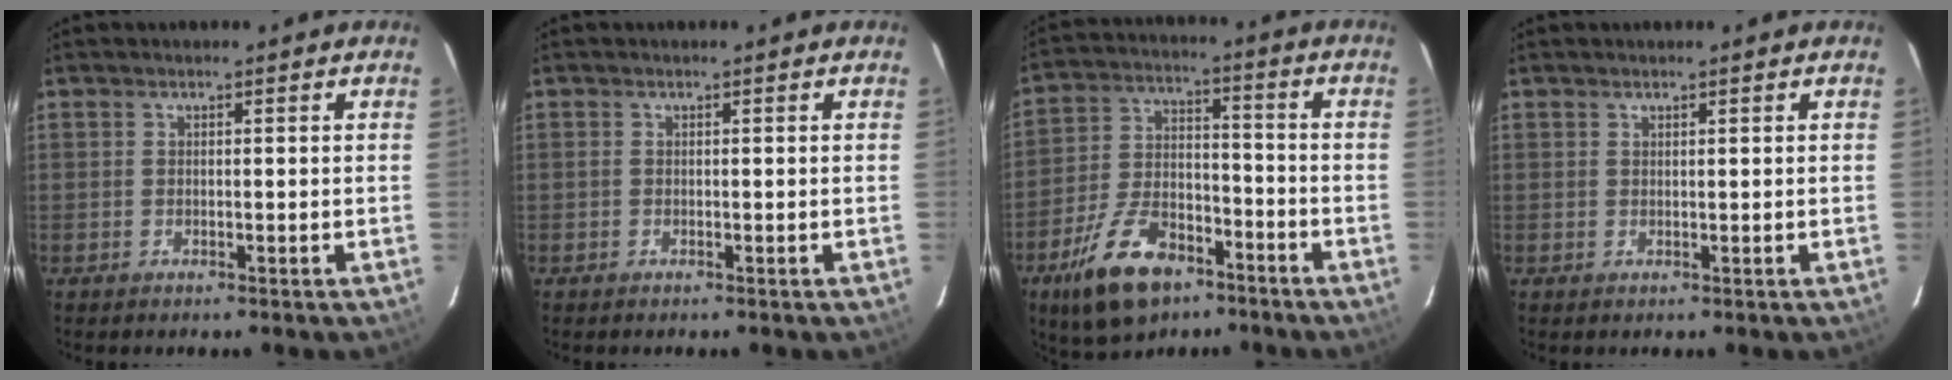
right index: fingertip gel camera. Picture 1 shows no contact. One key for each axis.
{"total": 0.0}
{"total": 15.5, "fx": -9.5, "fy": 7.8, "fz": 9.4, "tx": -0.195, "ty": 0.000, "tz": -0.161}
{"total": 0.6, "fx": 0.5, "fy": 0.4, "fz": 0.0, "tx": 0.001, "ty": 0.000, "tz": 0.008}